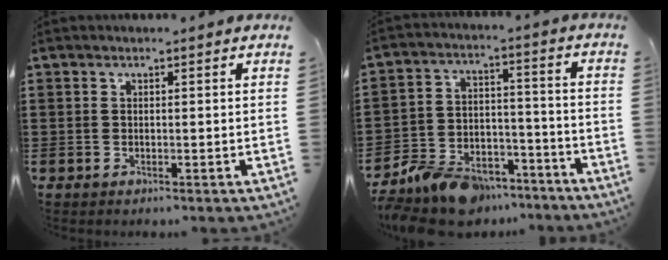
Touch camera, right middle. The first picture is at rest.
{"total": 9.3, "force": [-8.6, 2.9, 2.2], "torque": [-0.049, 0.031, -0.168]}